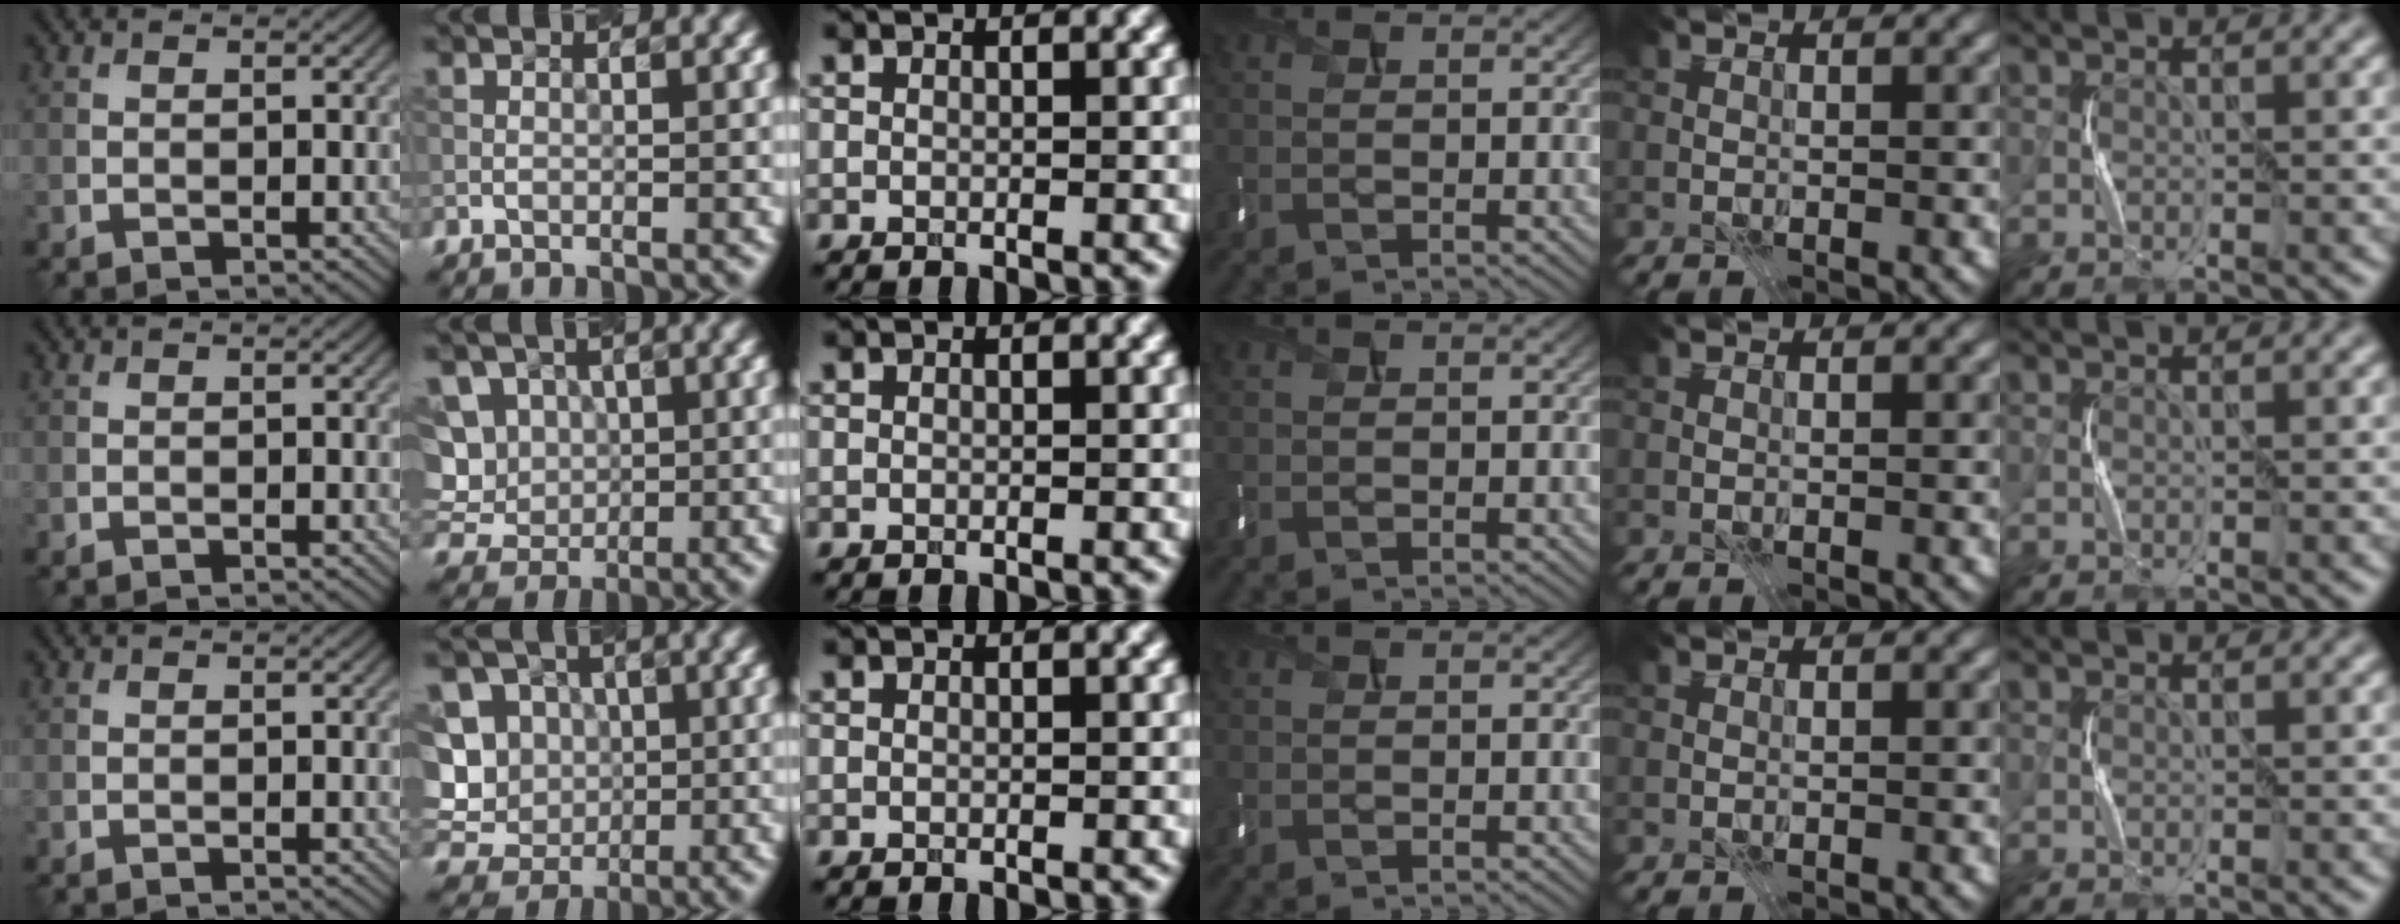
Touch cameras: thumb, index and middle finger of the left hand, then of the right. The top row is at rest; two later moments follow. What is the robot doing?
{"motion": "press", "object": "keyboard"}